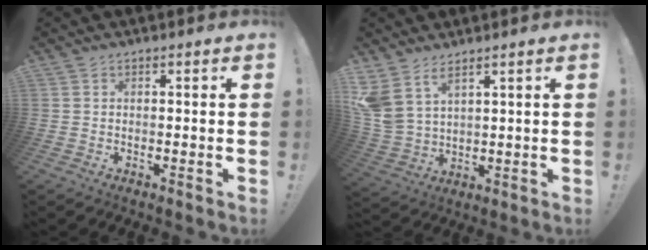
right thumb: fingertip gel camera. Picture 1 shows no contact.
{"total": 7.6, "force": [5.3, 3.4, 4.2], "torque": [-0.100, -0.035, 0.105]}